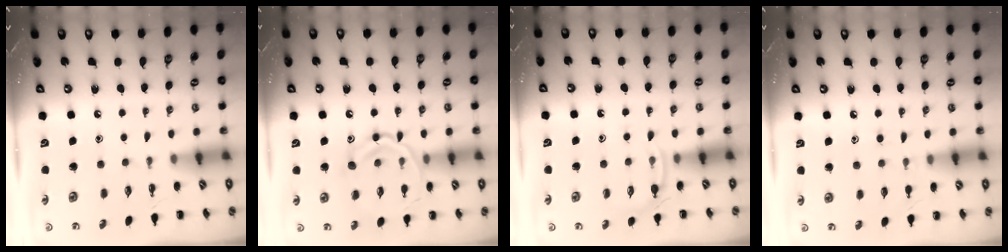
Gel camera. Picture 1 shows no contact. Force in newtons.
{"total": 13.6, "press": 13.5, "slide": 0.9}
{"total": 4.8, "press": 4.6, "slide": 1.4}
{"total": 7.1, "press": 6.8, "slide": 2.0}